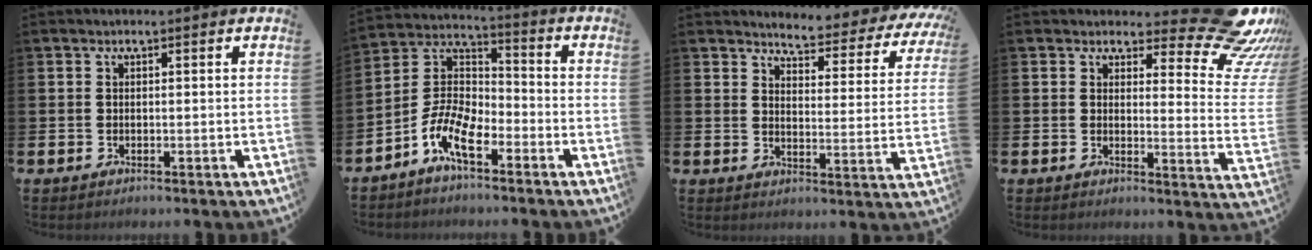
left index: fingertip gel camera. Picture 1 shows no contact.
{"total": 7.2, "force": [-4.9, 2.7, 4.6], "torque": [-0.124, -0.014, -0.106]}
{"total": 4.1, "force": [4.0, 0.6, 0.9], "torque": [-0.035, -0.038, 0.060]}
{"total": 10.8, "force": [8.0, 4.1, 6.0], "torque": [-0.068, -0.065, 0.135]}